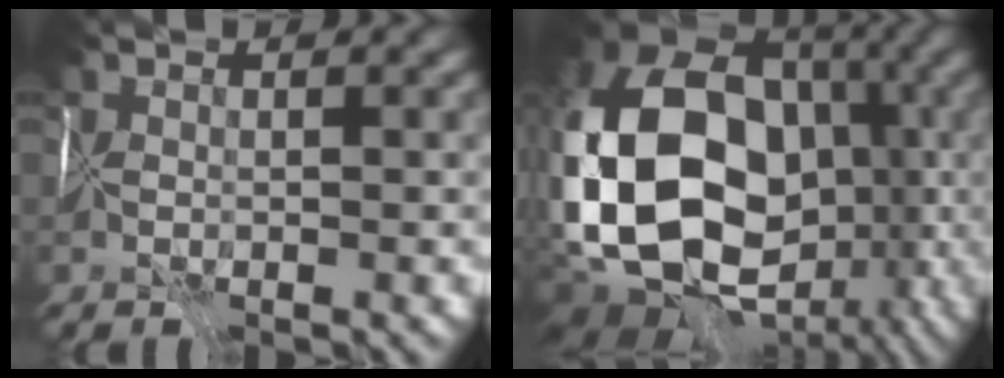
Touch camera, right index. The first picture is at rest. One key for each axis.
{"total": 18.3, "fx": -2.3, "fy": 14.0, "fz": 11.6, "tx": -0.233, "ty": -0.014, "tz": -0.016}